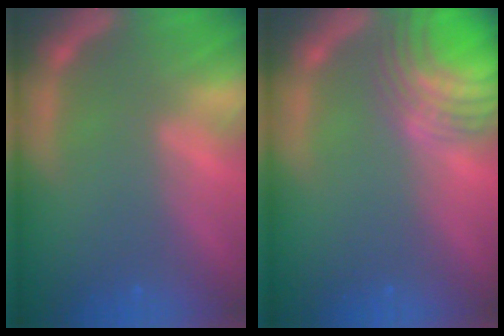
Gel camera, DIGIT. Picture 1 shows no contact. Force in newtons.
{"total": 7.5}